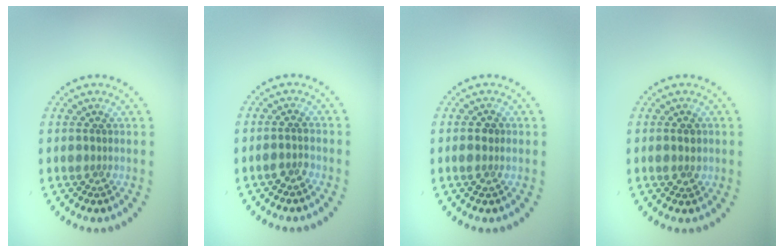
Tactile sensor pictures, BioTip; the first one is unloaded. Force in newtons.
{"total": 1.1, "press": 1.1, "slide": 0.4}
{"total": 1.3, "press": 1.3, "slide": 0.1}
{"total": 1.3, "press": 1.3, "slide": 0.1}